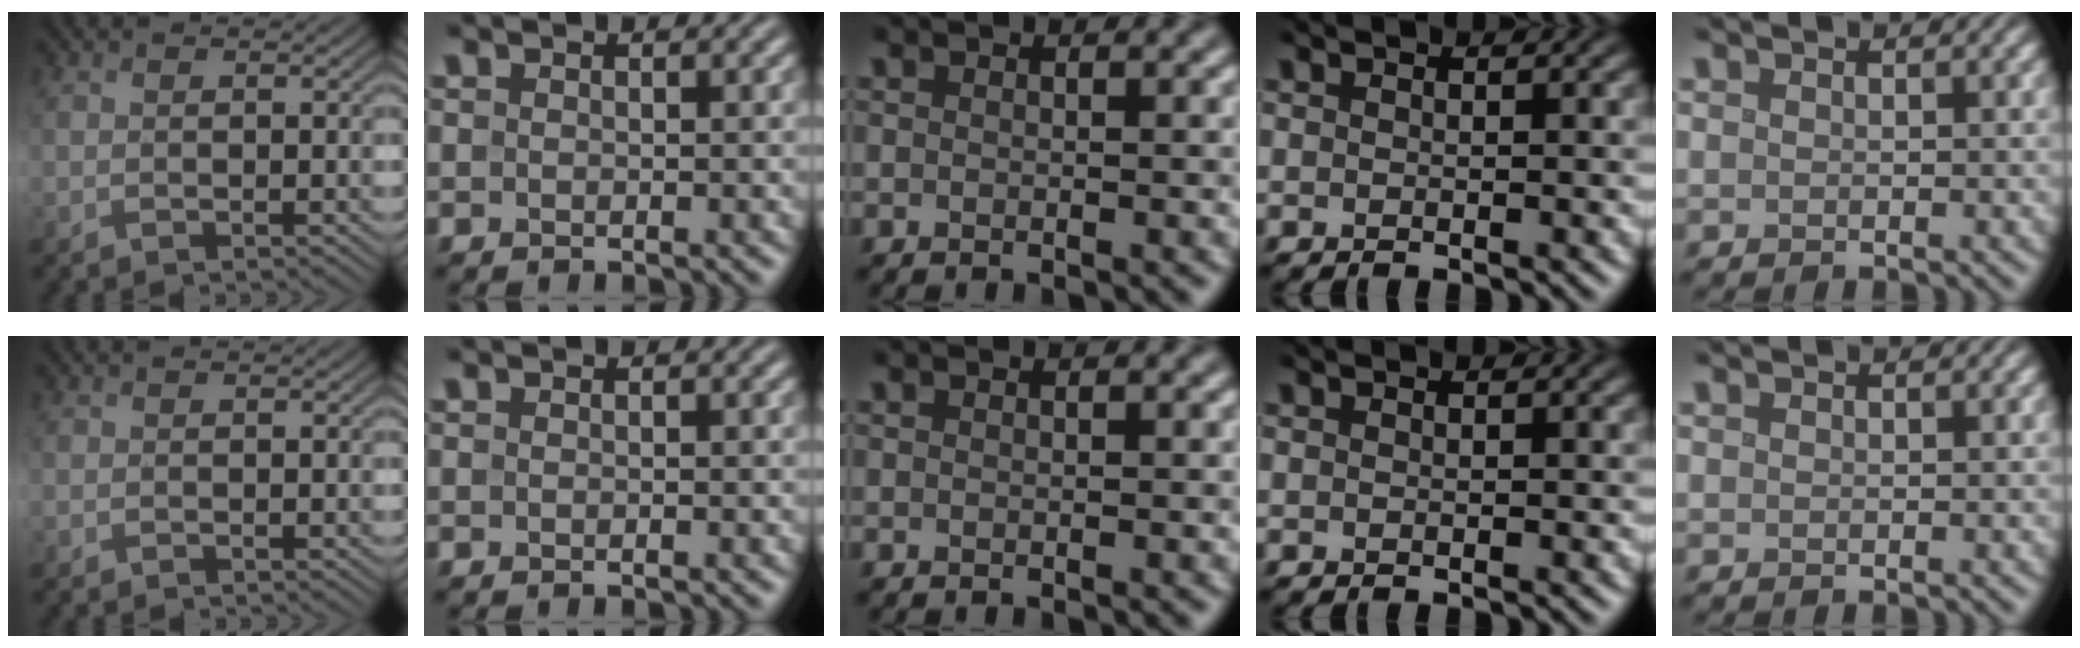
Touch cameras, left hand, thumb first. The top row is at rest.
{}